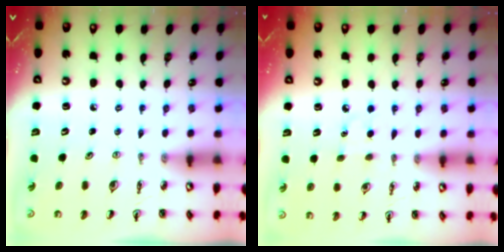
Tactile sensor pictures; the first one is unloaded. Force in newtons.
{"total": 4.5, "press": 4.4, "slide": 0.6}